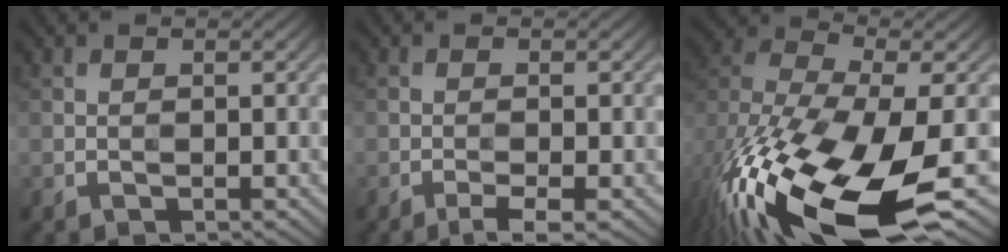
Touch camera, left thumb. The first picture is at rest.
{"total": 2.2, "force": [-1.4, 0.2, 1.7], "torque": [-0.030, 0.003, -0.028]}
{"total": 19.0, "force": [-7.9, 8.7, 14.9], "torque": [-0.337, -0.073, -0.122]}